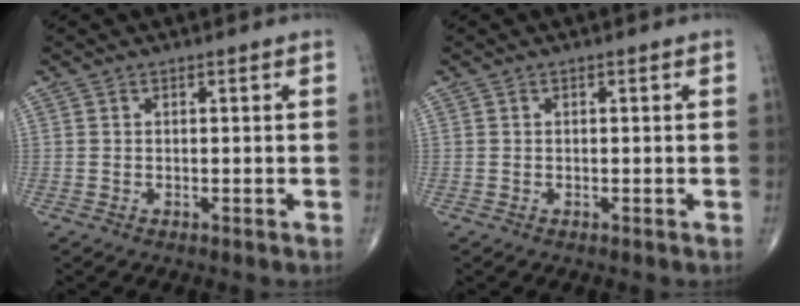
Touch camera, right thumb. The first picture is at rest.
{"total": 0.0}